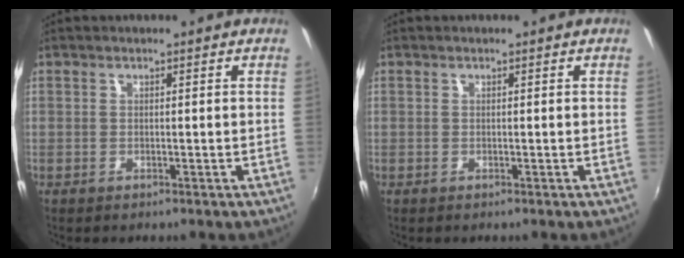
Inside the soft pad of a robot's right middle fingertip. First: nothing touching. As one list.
[{"total": 0.0}]